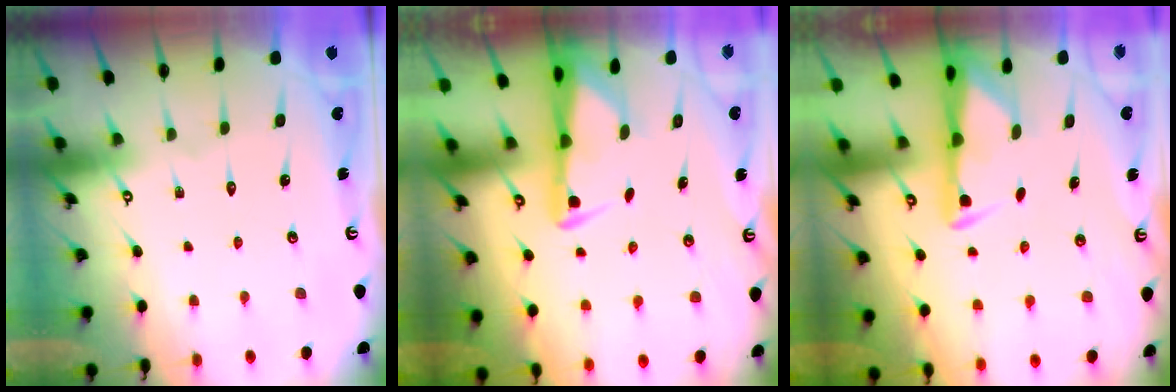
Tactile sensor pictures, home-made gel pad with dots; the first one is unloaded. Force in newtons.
{"total": 3.0, "press": 2.9, "slide": 0.6}
{"total": 3.1, "press": 3.1, "slide": 0.6}